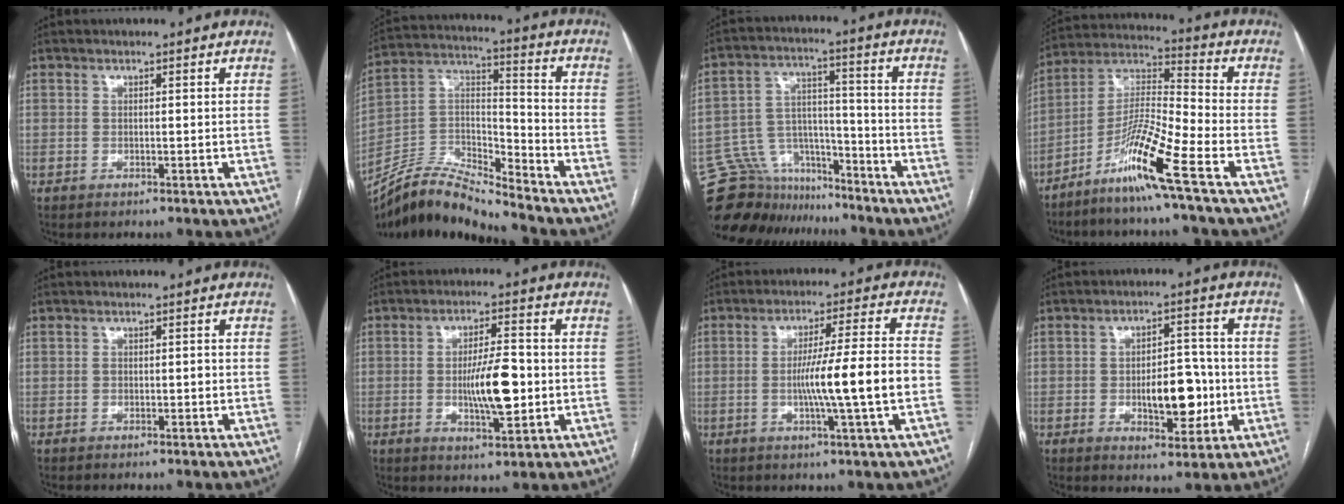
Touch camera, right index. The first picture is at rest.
{"total": 12.4, "force": [-12.2, 0.0, 2.4], "torque": [-0.040, 0.050, -0.233]}
{"total": 12.9, "force": [-11.6, 5.5, 0.5], "torque": [-0.014, 0.058, -0.194]}
{"total": 12.0, "force": [-7.2, -1.2, 9.5], "torque": [-0.187, -0.015, -0.141]}
{"total": 0.6, "force": [-0.1, 0.5, 0.4], "torque": [-0.005, 0.002, -0.004]}
{"total": 8.8, "force": [-1.0, 2.0, 8.5], "torque": [-0.148, -0.001, -0.015]}
{"total": 11.2, "force": [-2.0, -0.9, 11.0], "torque": [-0.183, 0.000, -0.034]}
{"total": 8.9, "force": [-1.6, 4.0, 7.8], "torque": [-0.114, 0.010, -0.017]}